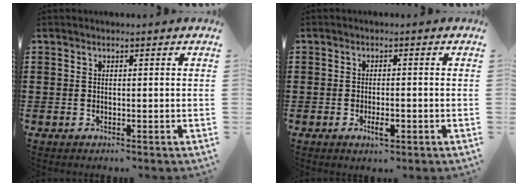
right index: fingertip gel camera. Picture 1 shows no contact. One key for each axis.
{"total": 2.6, "fx": -1.1, "fy": 0.9, "fz": 2.2, "tx": -0.039, "ty": 0.001, "tz": -0.019}